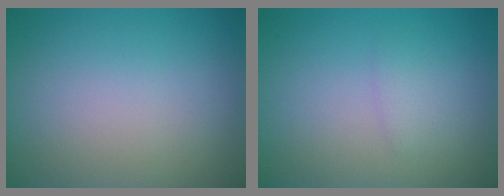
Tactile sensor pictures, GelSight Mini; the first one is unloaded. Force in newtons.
{"total": 1.0, "press": 1.0, "slide": 0.1}